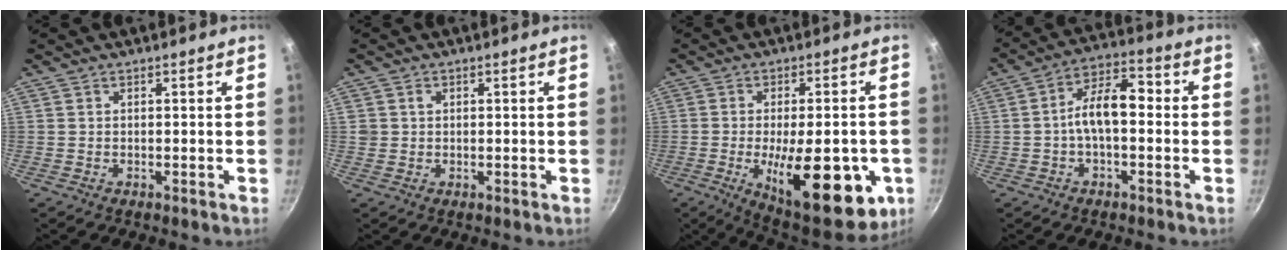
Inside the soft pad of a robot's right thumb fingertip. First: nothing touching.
{"total": 1.5, "force": [0.4, 1.4, 0.5], "torque": [-0.002, 0.006, 0.006]}
{"total": 21.4, "force": [-6.0, 8.3, 18.8], "torque": [-0.232, -0.003, -0.073]}
{"total": 9.4, "force": [-0.7, 5.0, 8.0], "torque": [-0.117, 0.040, -0.026]}